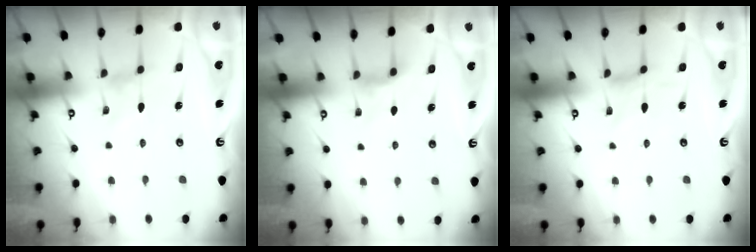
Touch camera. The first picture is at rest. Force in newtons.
{"total": 4.8, "press": 4.8, "slide": 0.7}
{"total": 0.0}